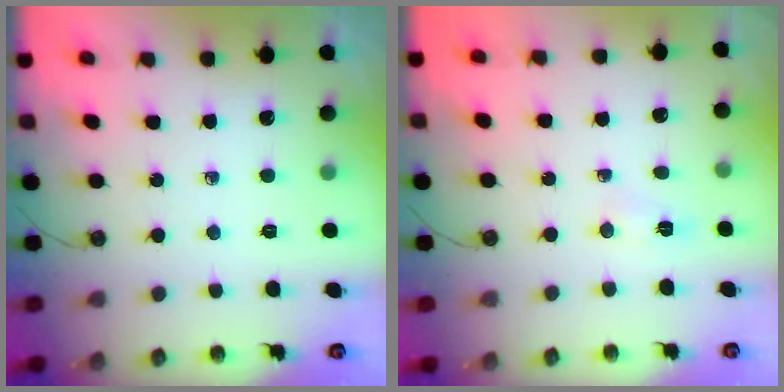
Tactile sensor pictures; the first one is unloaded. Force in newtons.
{"total": 16.1, "press": 4.7, "slide": 15.4}